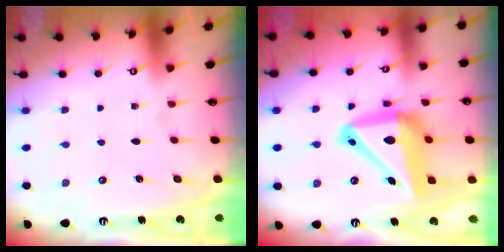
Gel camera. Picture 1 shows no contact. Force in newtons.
{"total": 16.4, "press": 16.2, "slide": 2.9}